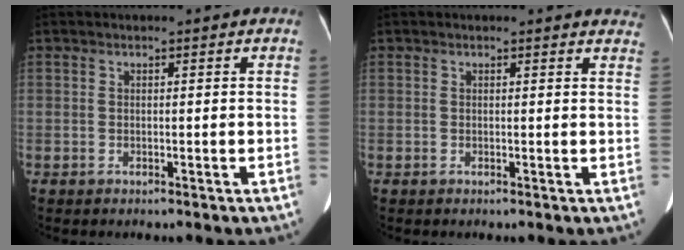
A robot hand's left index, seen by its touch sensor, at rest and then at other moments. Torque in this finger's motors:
{"motor_torque": [0.02, 0.02, -0.03, 0.00]}